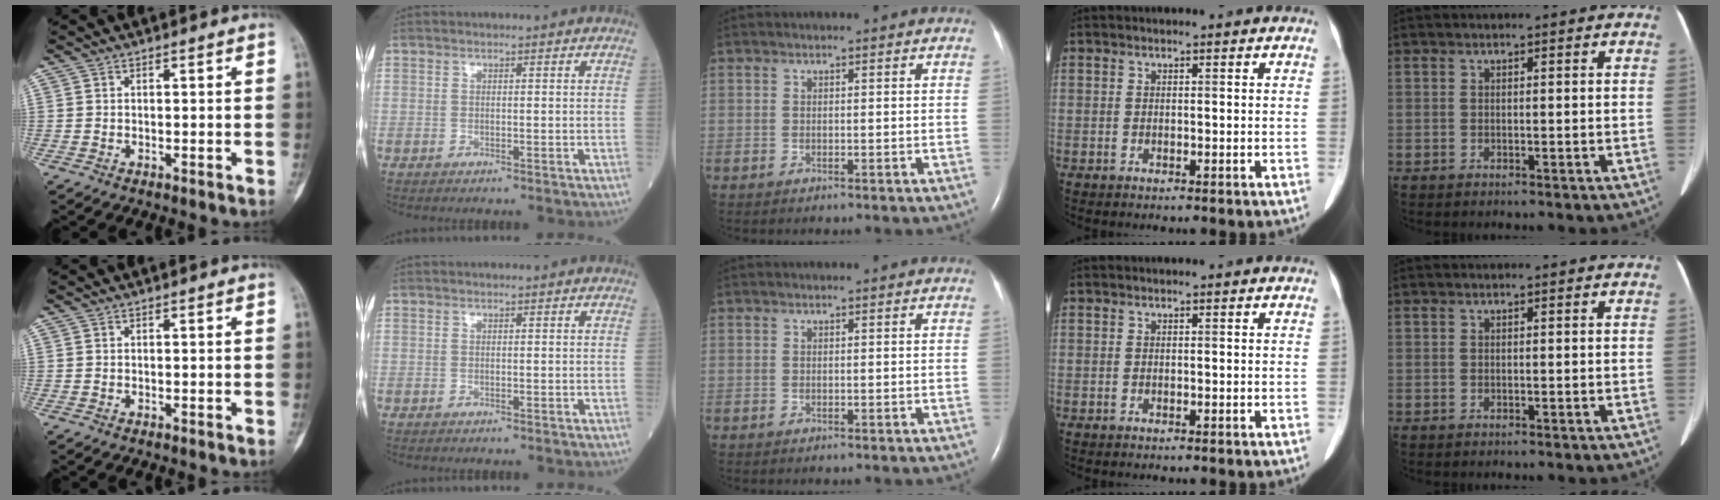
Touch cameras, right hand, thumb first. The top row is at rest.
{}